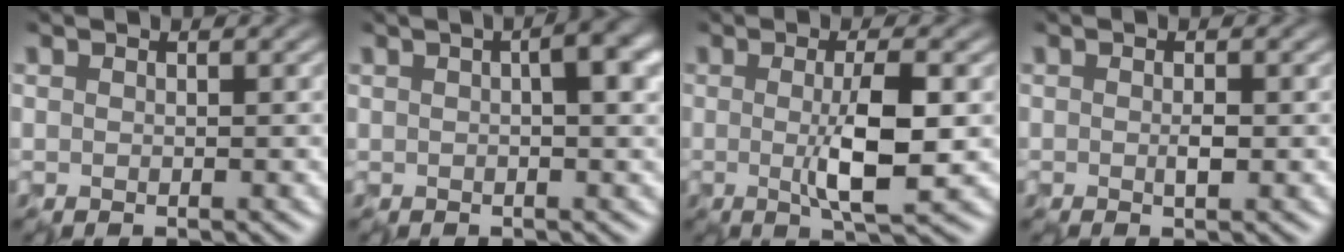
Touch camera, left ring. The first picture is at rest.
{"total": 4.1, "force": [0.9, 1.2, 3.8], "torque": [-0.063, 0.007, 0.012]}
{"total": 4.8, "force": [-0.7, 0.4, 4.7], "torque": [-0.087, -0.007, -0.012]}
{"total": 1.1, "force": [-0.5, 0.2, 0.9], "torque": [-0.019, -0.004, -0.008]}